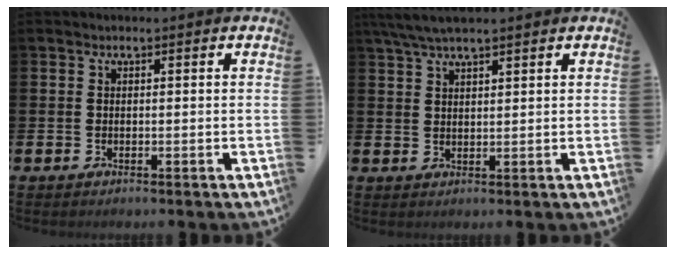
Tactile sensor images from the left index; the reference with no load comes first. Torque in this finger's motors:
{"motor_torque": [0.26, -0.63, 0.40, 0.21]}